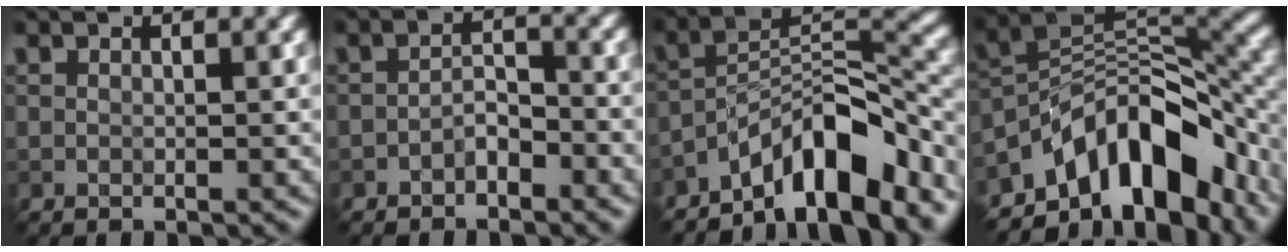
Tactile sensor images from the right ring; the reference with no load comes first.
{"total": 1.9, "force": [-1.3, 0.8, 1.1], "torque": [-0.020, 0.008, -0.027]}
{"total": 9.2, "force": [-6.4, 2.6, 6.1], "torque": [-0.084, 0.012, -0.120]}
{"total": 11.9, "force": [-6.8, 5.8, 7.8], "torque": [-0.111, 0.016, -0.130]}